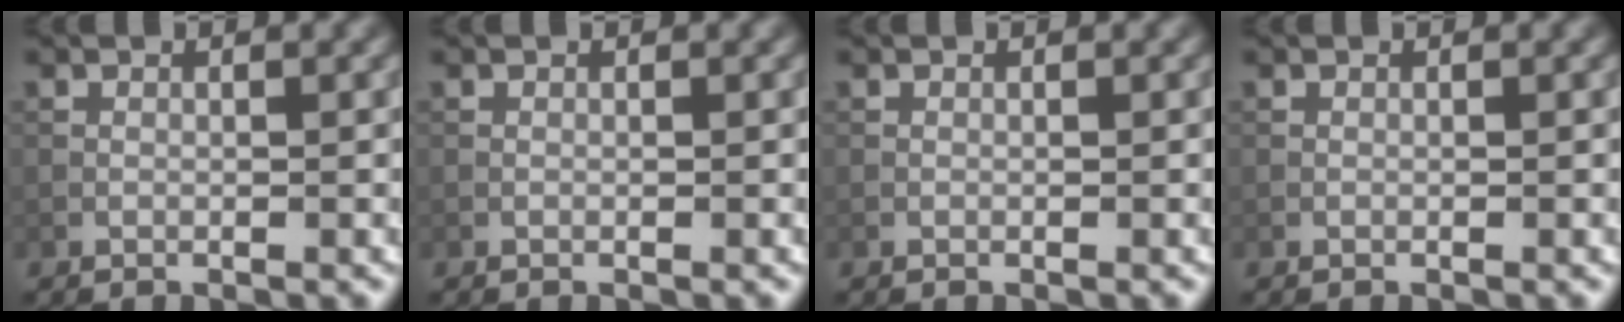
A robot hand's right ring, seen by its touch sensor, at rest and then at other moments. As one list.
[{"total": 0.0}, {"total": 0.0}, {"total": 0.0}]